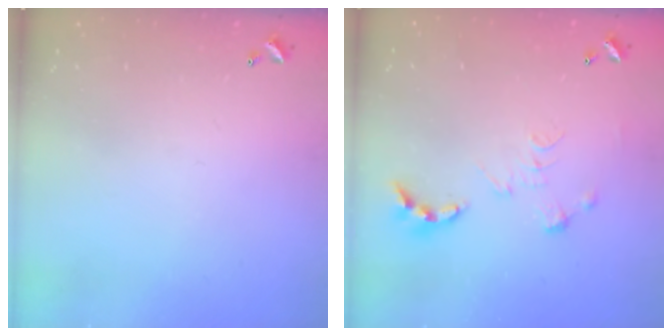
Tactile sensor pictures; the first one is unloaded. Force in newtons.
{"total": 0.0}